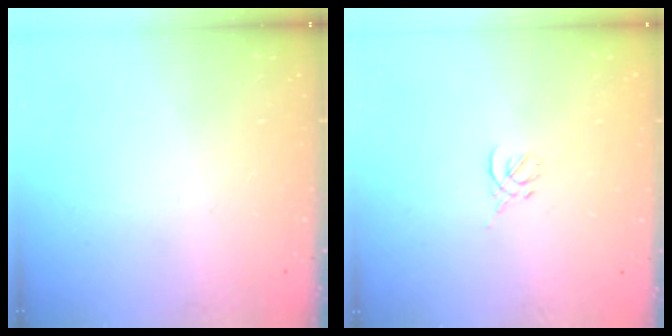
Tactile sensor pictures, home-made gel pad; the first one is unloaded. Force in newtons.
{"total": 0.0}